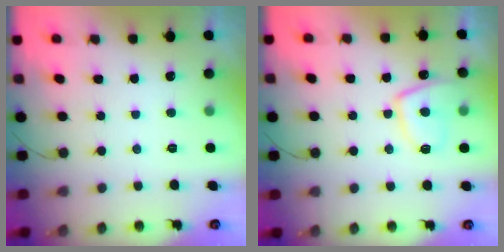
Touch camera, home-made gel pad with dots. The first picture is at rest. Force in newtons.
{"total": 10.6, "press": 10.5, "slide": 1.2}